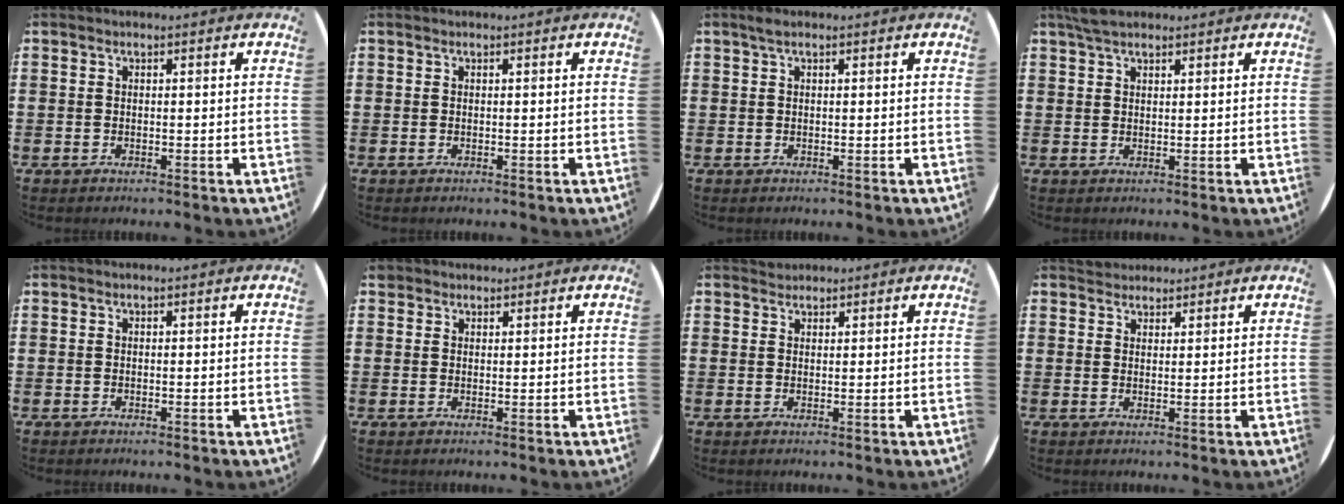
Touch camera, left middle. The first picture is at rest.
{"total": 0.0}
{"total": 0.9, "force": [0.5, 0.2, 0.7], "torque": [-0.013, 0.004, 0.008]}
{"total": 2.9, "force": [2.4, 1.0, 1.4], "torque": [-0.034, 0.007, 0.045]}
{"total": 0.0}
{"total": 1.1, "force": [1.1, 0.4, 0.0], "torque": [-0.002, 0.001, 0.021]}
{"total": 1.1, "force": [1.1, 0.2, -0.2], "torque": [0.002, 0.002, 0.021]}
{"total": 2.0, "force": [1.9, 0.6, -0.3], "torque": [0.001, 0.002, 0.039]}